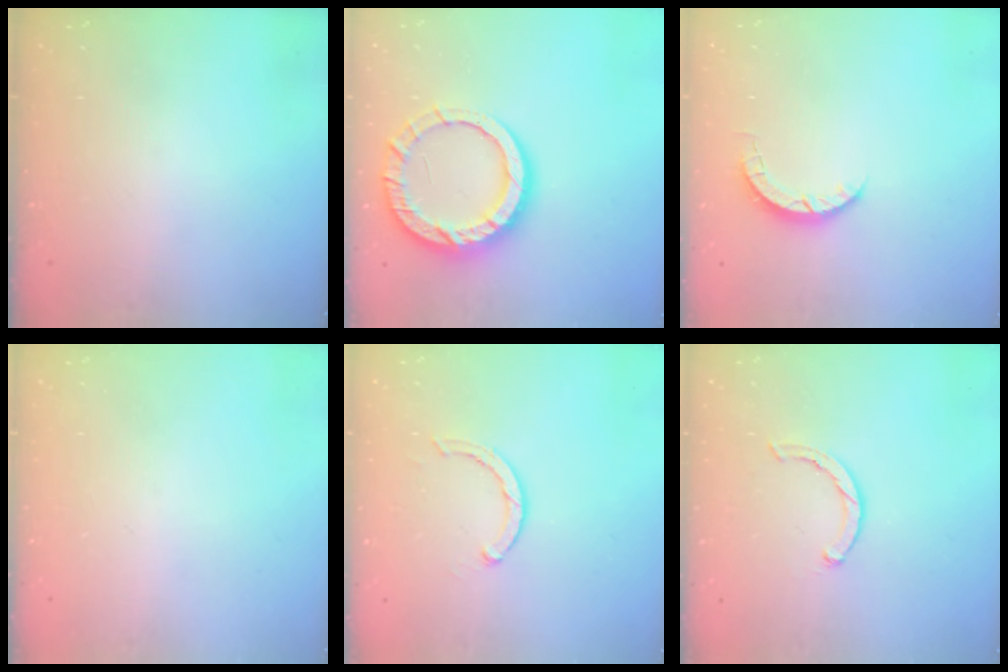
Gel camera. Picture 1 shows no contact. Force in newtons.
{"total": 15.0, "press": 14.9, "slide": 1.3}
{"total": 3.1, "press": 3.0, "slide": 0.4}
{"total": 0.0}
{"total": 2.6, "press": 2.5, "slide": 0.4}
{"total": 2.3, "press": 2.2, "slide": 0.5}